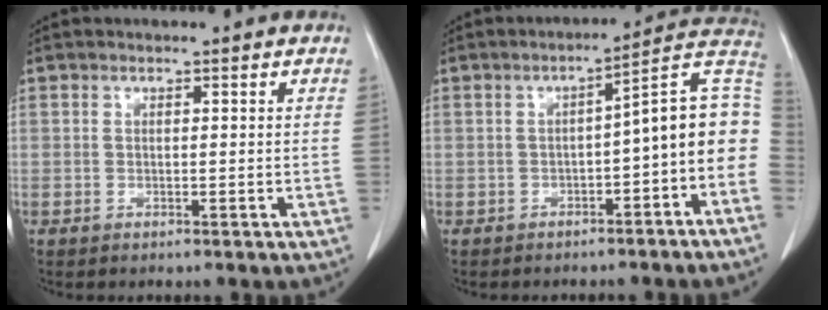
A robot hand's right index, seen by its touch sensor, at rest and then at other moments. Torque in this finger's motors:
{"motor_torque": [1.65, -0.48, 1.05, 0.14]}